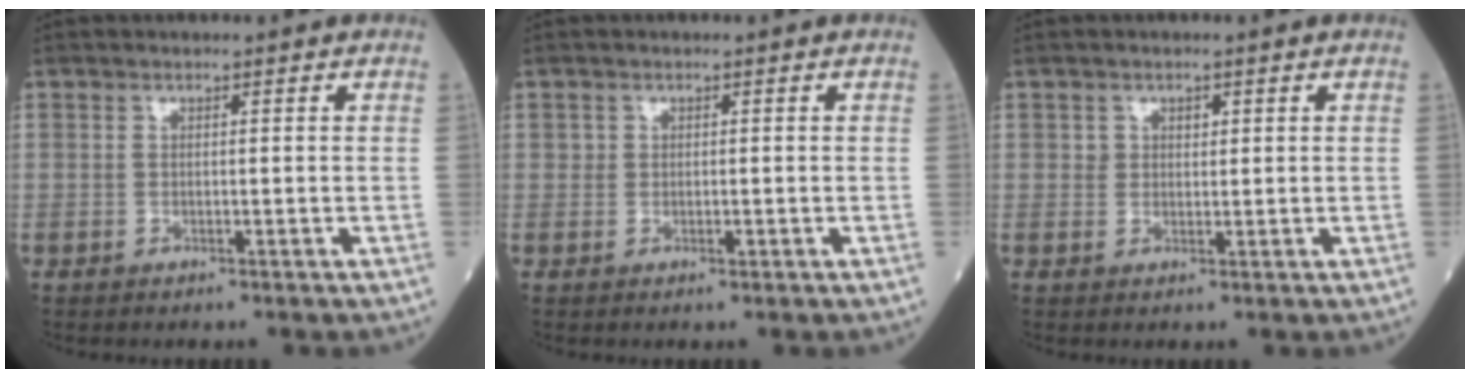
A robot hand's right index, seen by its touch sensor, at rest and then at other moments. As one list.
[{"total": 1.0, "force": [0.0, 0.9, 0.5], "torque": [-0.005, 0.001, -0.002]}, {"total": 1.7, "force": [0.7, 1.4, 0.7], "torque": [-0.005, 0.000, 0.010]}]